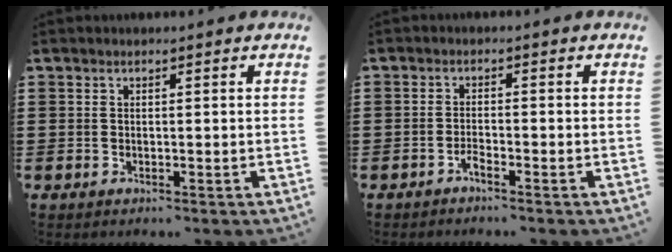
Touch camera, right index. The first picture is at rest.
{"total": 1.6, "force": [-1.4, 0.0, 0.8], "torque": [-0.017, -0.001, -0.027]}